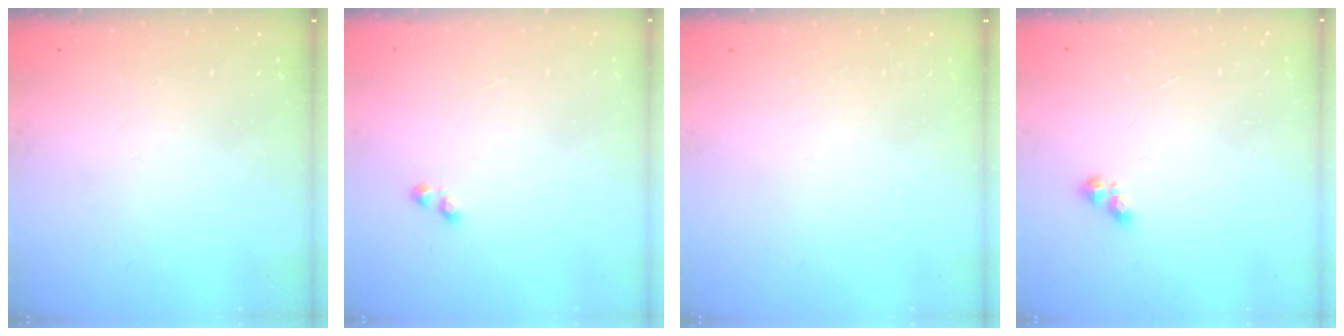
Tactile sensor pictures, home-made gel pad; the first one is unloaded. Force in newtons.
{"total": 1.6, "press": 1.5, "slide": 0.4}
{"total": 0.0}
{"total": 3.0, "press": 2.9, "slide": 0.5}